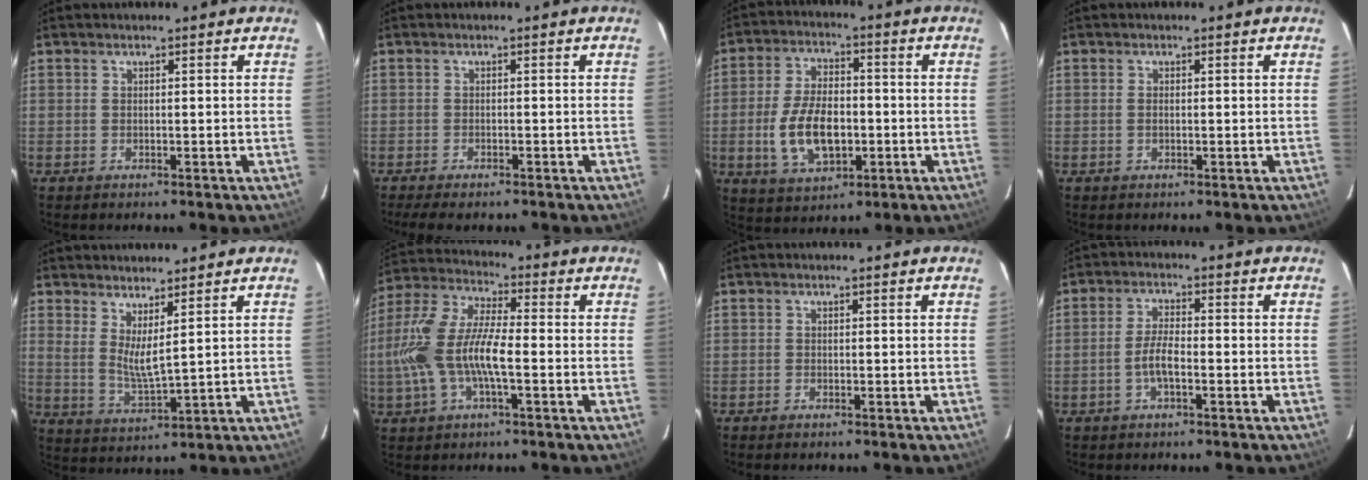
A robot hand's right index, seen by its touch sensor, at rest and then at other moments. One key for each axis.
{"total": 5.2, "fx": -4.3, "fy": 1.4, "fz": 2.6, "tx": -0.063, "ty": -0.019, "tz": -0.069}
{"total": 12.3, "fx": -2.5, "fy": 6.7, "fz": 10.0, "tx": -0.202, "ty": 0.004, "tz": -0.035}
{"total": 0.8, "fx": -0.1, "fy": 0.5, "fz": 0.6, "tx": -0.012, "ty": 0.001, "tz": -0.002}
{"total": 5.6, "fx": 3.5, "fy": 0.6, "fz": 4.4, "tx": -0.080, "ty": -0.018, "tz": 0.063}
{"total": 14.1, "fx": -2.9, "fy": 4.6, "fz": 13.1, "tx": -0.275, "ty": 0.003, "tz": -0.056}
{"total": 0.7, "fx": -0.6, "fy": 0.2, "fz": 0.1, "tx": -0.004, "ty": 0.000, "tz": -0.011}
{"total": 4.3, "fx": -1.6, "fy": 1.1, "fz": 3.8, "tx": -0.081, "ty": 0.006, "tz": -0.031}